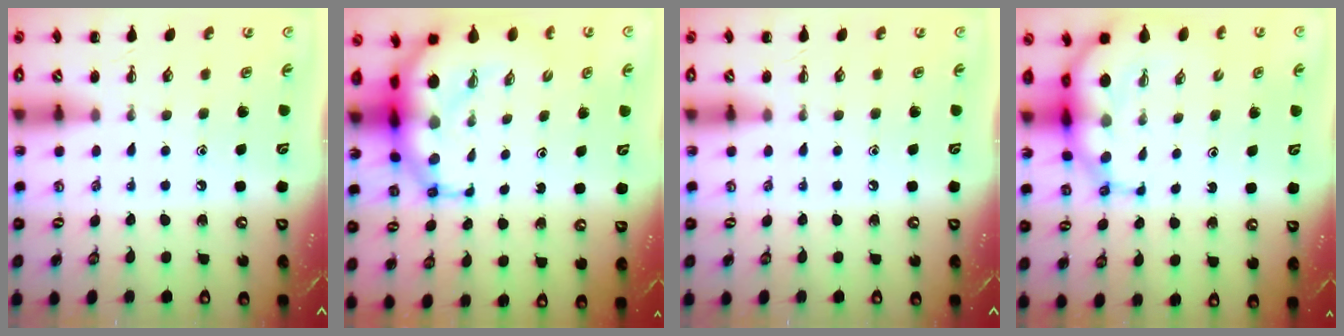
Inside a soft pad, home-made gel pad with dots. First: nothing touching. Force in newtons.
{"total": 10.8, "press": 10.3, "slide": 3.0}
{"total": 0.0}
{"total": 8.8, "press": 8.4, "slide": 2.7}